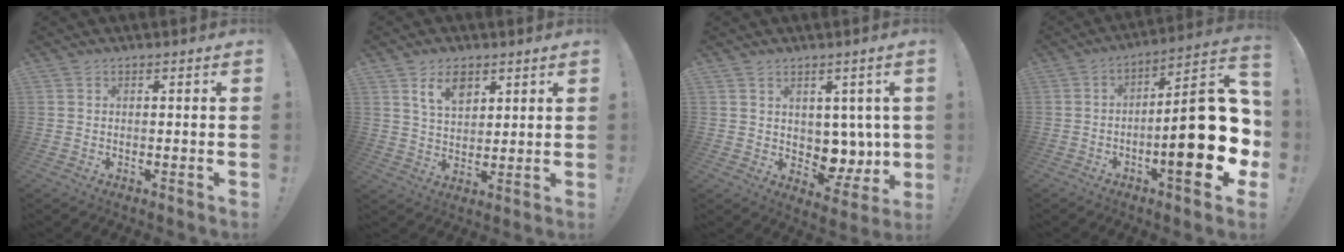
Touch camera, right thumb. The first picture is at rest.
{"total": 7.8, "force": [4.6, 4.4, 4.4], "torque": [-0.077, -0.013, 0.086]}
{"total": 8.5, "force": [3.0, 7.1, 3.5], "torque": [-0.034, -0.036, 0.067]}
{"total": 24.3, "force": [-3.5, 7.2, 22.9], "torque": [-0.311, 0.015, -0.050]}